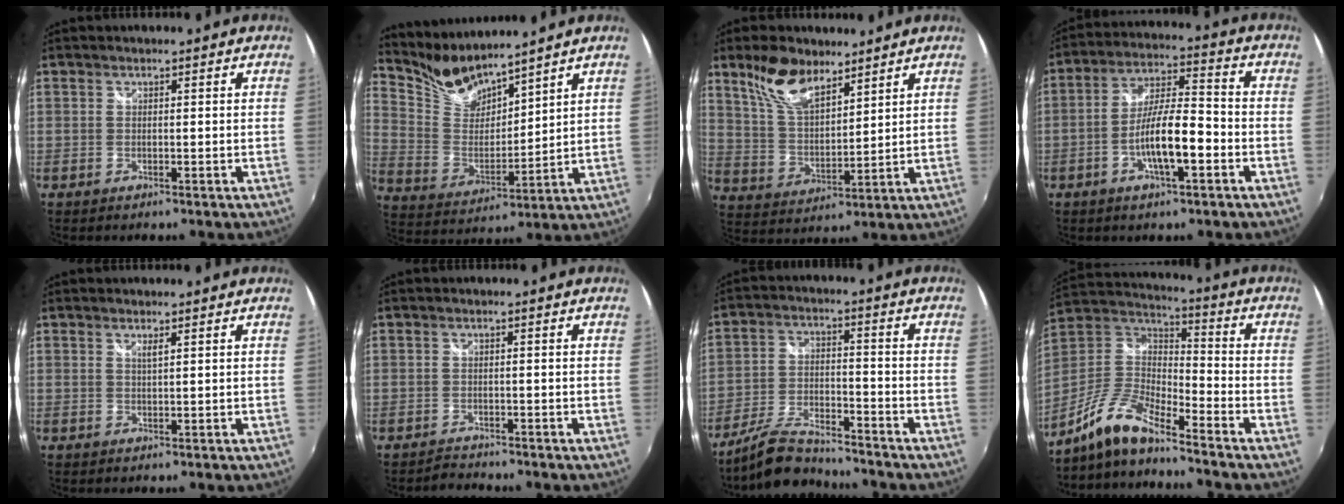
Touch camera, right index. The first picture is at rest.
{"total": 9.1, "force": [8.8, 1.3, 2.2], "torque": [-0.054, -0.015, 0.184]}
{"total": 11.0, "force": [7.8, 4.8, 6.1], "torque": [-0.121, 0.013, 0.159]}
{"total": 10.9, "force": [-3.9, 2.5, 9.9], "torque": [-0.188, 0.004, -0.068]}
{"total": 1.0, "force": [0.6, 0.0, 0.8], "torque": [-0.014, 0.000, 0.010]}
{"total": 1.9, "force": [-1.9, 0.5, -0.3], "torque": [-0.004, 0.001, -0.036]}
{"total": 10.6, "force": [-9.6, 2.2, 3.8], "torque": [-0.091, -0.002, -0.174]}
{"total": 12.0, "force": [-9.5, 2.5, 7.0], "torque": [-0.158, 0.005, -0.193]}